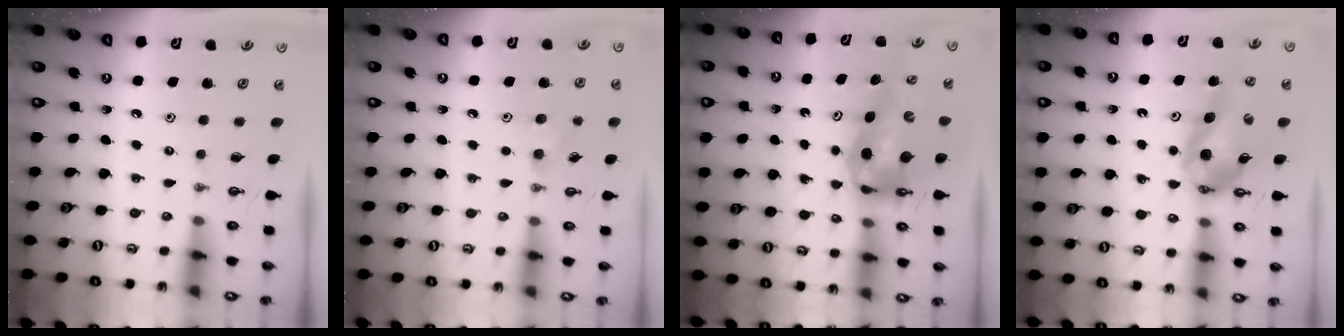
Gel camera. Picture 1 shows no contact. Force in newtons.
{"total": 5.1, "press": 4.6, "slide": 2.2}
{"total": 9.0, "press": 8.6, "slide": 2.5}
{"total": 11.1, "press": 11.0, "slide": 1.4}